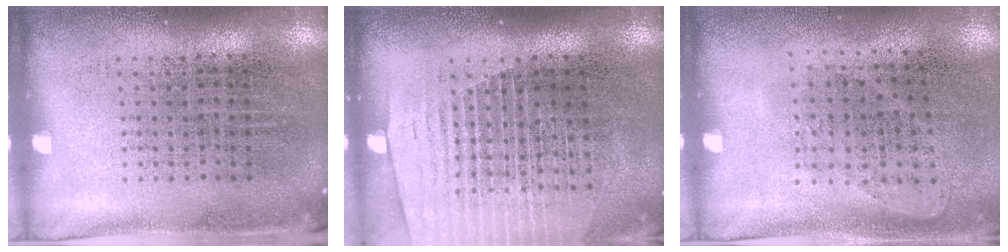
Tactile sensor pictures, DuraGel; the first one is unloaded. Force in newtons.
{"total": 1.5, "press": 1.4, "slide": 0.5}
{"total": 1.0, "press": 0.9, "slide": 0.5}